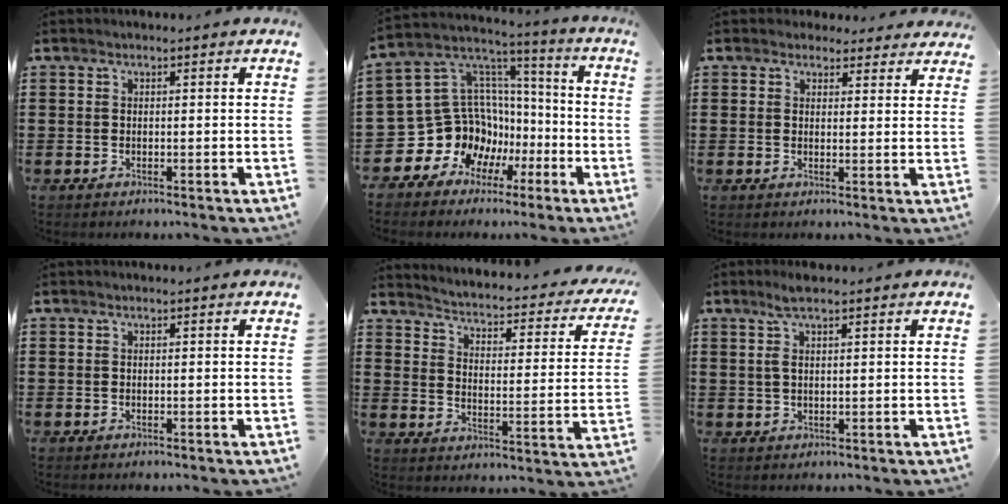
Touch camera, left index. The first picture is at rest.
{"total": 12.8, "force": [-4.0, 11.7, 3.2], "torque": [-0.111, -0.022, -0.049]}
{"total": 2.8, "force": [2.5, 1.2, 0.4], "torque": [-0.008, -0.006, 0.046]}
{"total": 0.0}
{"total": 2.1, "force": [1.8, -0.2, 1.0], "torque": [-0.037, -0.028, 0.018]}
{"total": 3.3, "force": [1.6, 0.7, 2.8], "torque": [-0.057, 0.005, 0.027]}